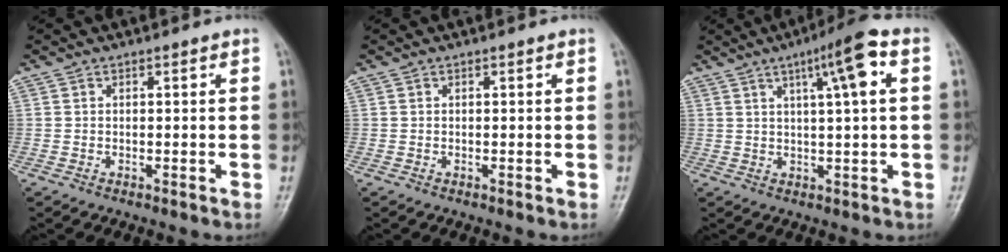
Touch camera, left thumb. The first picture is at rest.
{"total": 0.0}
{"total": 9.4, "force": [3.3, 1.1, 8.8], "torque": [-0.139, 0.009, 0.048]}